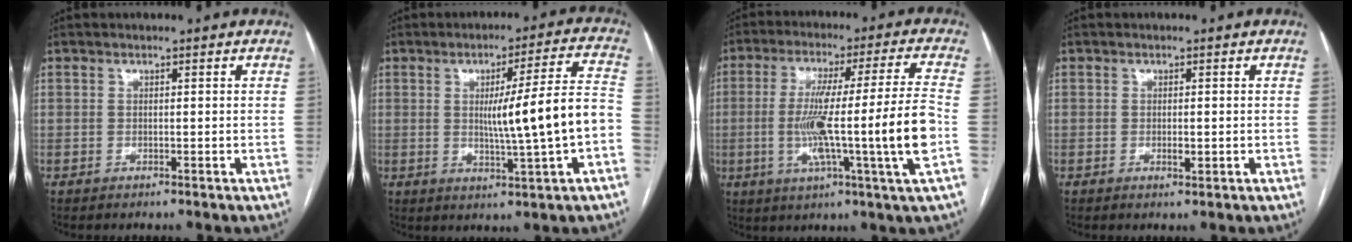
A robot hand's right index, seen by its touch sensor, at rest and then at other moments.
{"total": 12.4, "force": [-1.3, -0.5, 12.3], "torque": [-0.182, 0.008, -0.018]}
{"total": 17.9, "force": [-3.1, -1.6, 17.6], "torque": [-0.285, 0.000, -0.057]}
{"total": 1.4, "force": [-0.3, 0.4, 1.3], "torque": [-0.025, -0.003, -0.004]}